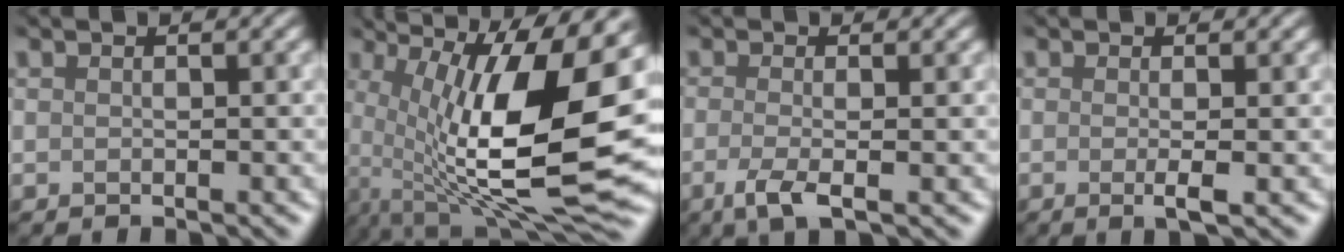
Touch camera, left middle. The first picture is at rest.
{"total": 15.5, "force": [0.4, 4.8, 14.7], "torque": [-0.264, -0.009, 0.007]}
{"total": 2.6, "force": [-1.0, 0.7, 2.3], "torque": [-0.052, -0.006, -0.026]}
{"total": 1.6, "force": [-0.3, 0.2, 1.6], "torque": [-0.031, -0.005, -0.008]}